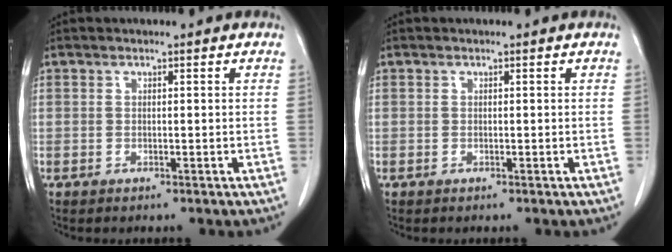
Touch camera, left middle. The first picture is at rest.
{"total": 0.0}